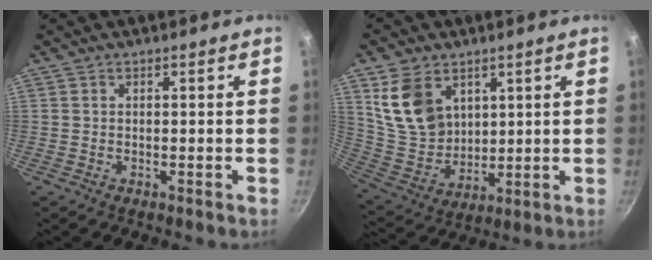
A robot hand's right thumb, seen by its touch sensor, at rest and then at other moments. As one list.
[{"total": 13.2, "force": [5.8, 9.5, 7.1], "torque": [-0.104, -0.033, 0.131]}]